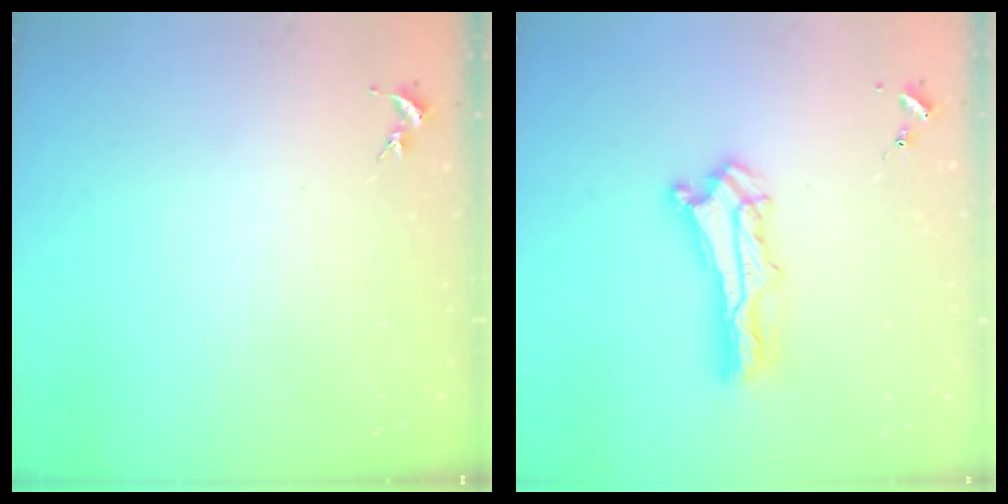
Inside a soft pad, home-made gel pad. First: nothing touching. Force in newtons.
{"total": 6.7, "press": 6.7, "slide": 0.5}